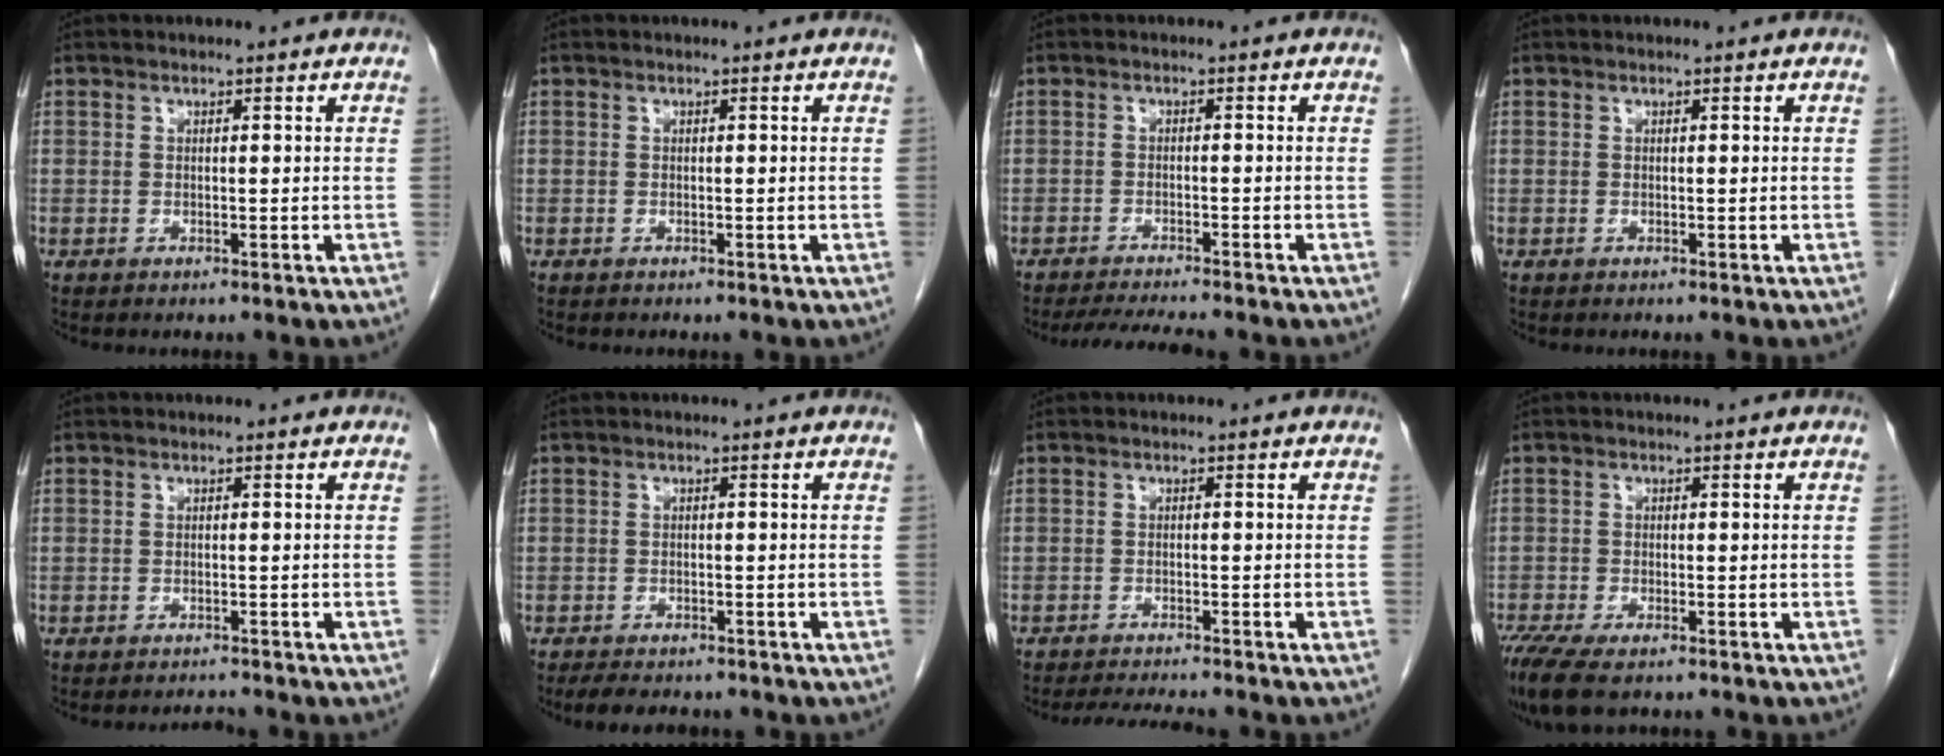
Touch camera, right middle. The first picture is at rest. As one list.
[{"total": 0.0}, {"total": 5.7, "force": [-5.1, -0.2, 2.3], "torque": [-0.034, -0.015, -0.084]}, {"total": 0.0}, {"total": 1.3, "force": [-1.3, -0.2, -0.2], "torque": [0.002, -0.008, -0.016]}, {"total": 5.5, "force": [-4.7, 1.8, 2.2], "torque": [-0.034, -0.007, -0.067]}, {"total": 4.8, "force": [-4.5, -0.2, 1.7], "torque": [-0.027, -0.014, -0.073]}, {"total": 8.4, "force": [-6.2, 2.5, 5.0], "torque": [-0.090, -0.018, -0.105]}]